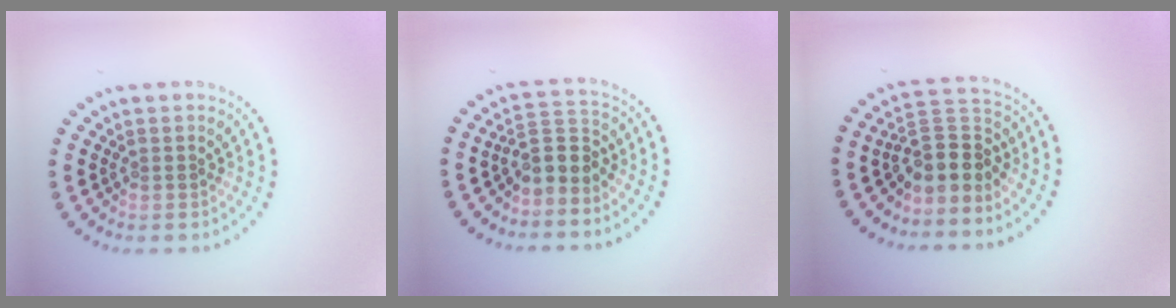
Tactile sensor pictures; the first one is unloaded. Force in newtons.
{"total": 2.9, "press": 2.4, "slide": 1.6}
{"total": 3.8, "press": 3.0, "slide": 2.4}